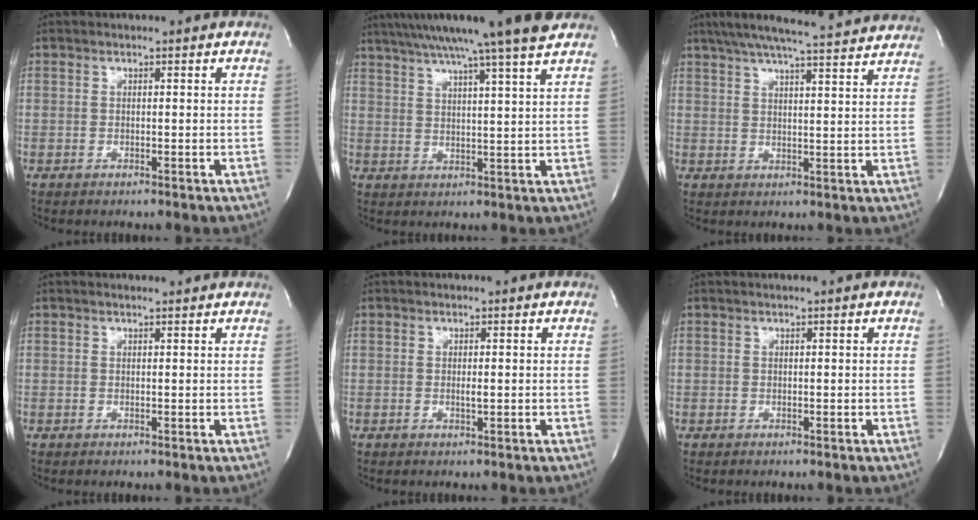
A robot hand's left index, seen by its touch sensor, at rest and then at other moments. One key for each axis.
{"total": 16.0, "fx": 13.1, "fy": -1.6, "fz": 9.1, "tx": -0.157, "ty": 0.010, "tz": 0.183}
{"total": 18.5, "fx": 16.7, "fy": 0.1, "fz": 8.0, "tx": -0.138, "ty": 0.016, "tz": 0.219}
{"total": 1.4, "fx": 1.4, "fy": 0.0, "fz": 0.3, "tx": -0.010, "ty": 0.006, "tz": 0.020}
{"total": 0.7, "fx": 0.0, "fy": 0.1, "fz": 0.7, "tx": -0.014, "ty": -0.003, "tz": 0.000}
{"total": 0.0}